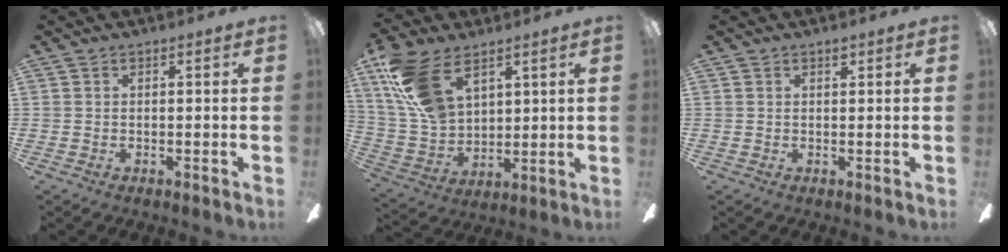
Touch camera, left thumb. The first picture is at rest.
{"total": 16.8, "force": [9.4, 9.7, 10.0], "torque": [-0.229, -0.026, 0.179]}
{"total": 1.0, "force": [0.8, 0.3, 0.4], "torque": [-0.002, -0.002, 0.013]}